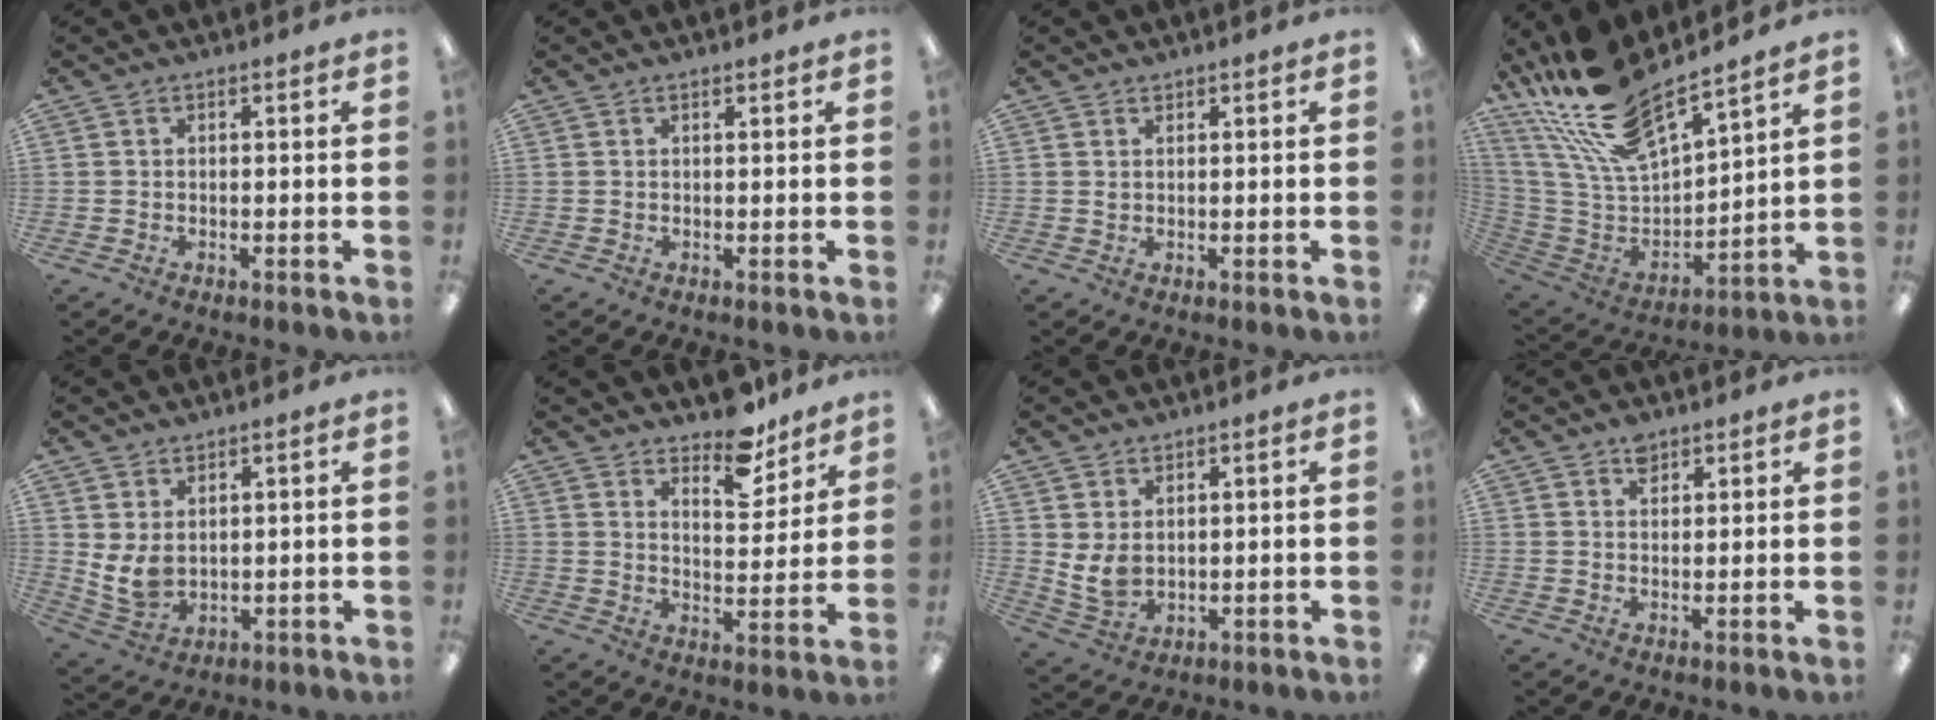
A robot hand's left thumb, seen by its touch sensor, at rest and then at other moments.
{"total": 0.5, "force": [0.5, 0.0, 0.2], "torque": [-0.006, 0.001, 0.009]}
{"total": 0.9, "force": [0.8, 0.4, 0.1], "torque": [-0.004, 0.000, 0.016]}
{"total": 21.0, "force": [17.1, 6.1, 10.5], "torque": [-0.240, -0.118, 0.302]}
{"total": 6.4, "force": [2.1, 4.5, 4.0], "torque": [-0.097, -0.020, 0.040]}
{"total": 9.9, "force": [8.3, 4.1, 3.5], "torque": [-0.033, -0.064, 0.148]}
{"total": 5.7, "force": [2.1, 4.0, 3.5], "torque": [-0.081, -0.017, 0.039]}
{"total": 2.9, "force": [2.1, 1.6, 1.2], "torque": [-0.012, -0.008, 0.037]}